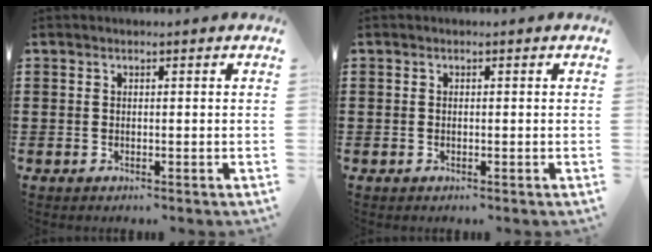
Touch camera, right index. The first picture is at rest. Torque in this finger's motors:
{"motor_torque": [0.00, 2.14, 0.02, 0.01]}